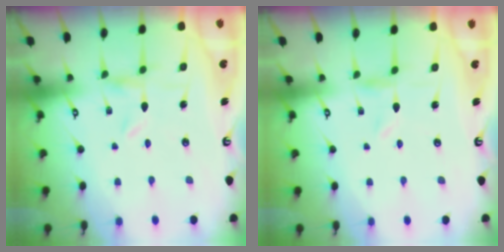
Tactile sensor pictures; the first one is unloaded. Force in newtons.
{"total": 0.0}